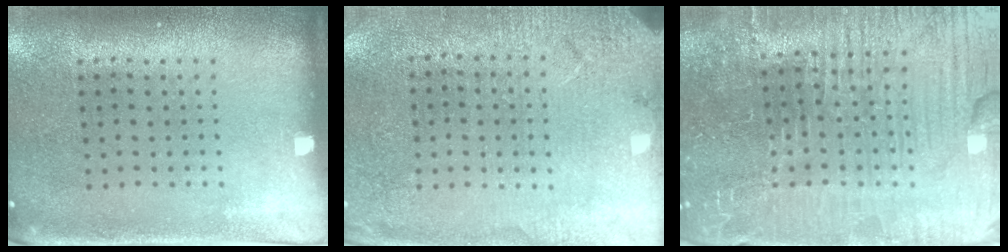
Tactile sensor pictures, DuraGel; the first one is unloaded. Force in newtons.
{"total": 2.6, "press": 2.6, "slide": 0.2}
{"total": 6.8, "press": 6.1, "slide": 3.0}